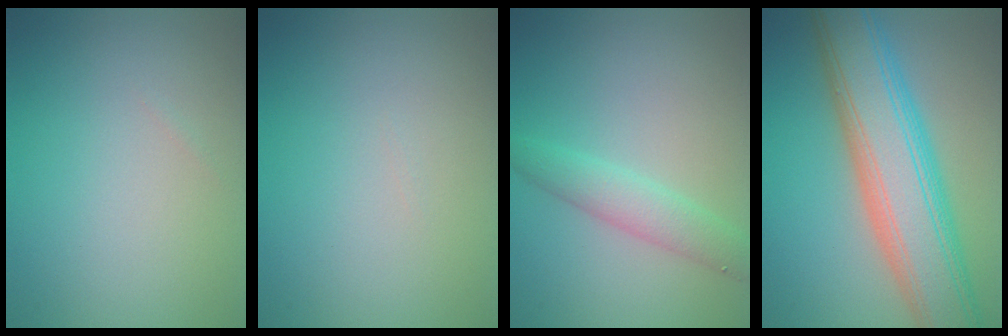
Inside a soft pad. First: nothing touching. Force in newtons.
{"total": 0.0}
{"total": 2.8, "press": 2.8, "slide": 0.2}
{"total": 10.0, "press": 10.0, "slide": 0.2}